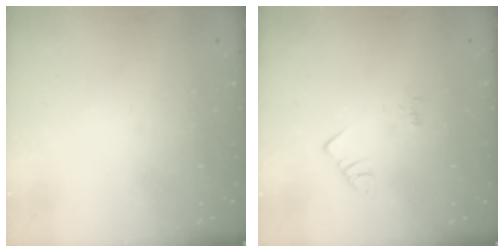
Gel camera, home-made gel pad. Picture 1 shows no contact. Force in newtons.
{"total": 1.4, "press": 1.4, "slide": 0.3}